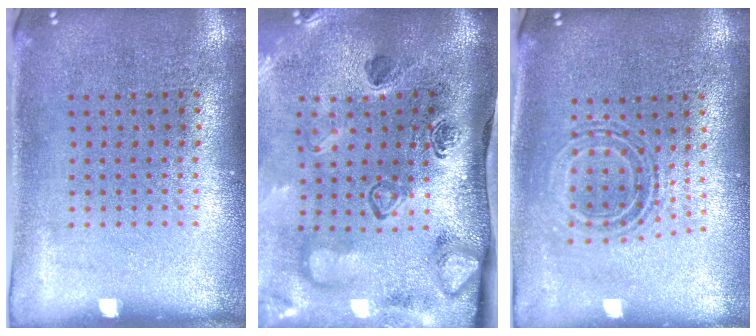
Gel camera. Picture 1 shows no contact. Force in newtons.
{"total": 4.6, "press": 3.2, "slide": 3.4}
{"total": 0.9, "press": 0.8, "slide": 0.3}